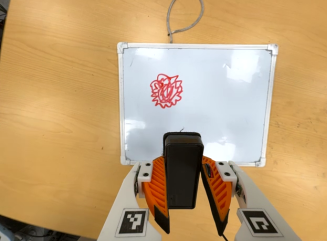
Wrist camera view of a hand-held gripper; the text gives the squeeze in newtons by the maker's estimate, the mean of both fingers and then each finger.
{"total": 5.2, "left": 4.6, "right": 5.8}